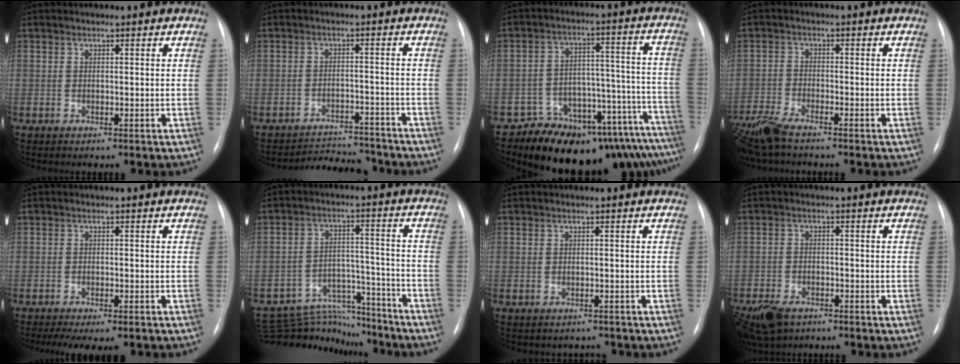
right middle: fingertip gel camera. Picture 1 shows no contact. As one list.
[{"total": 8.6, "force": [-8.4, 1.5, 0.6], "torque": [-0.006, 0.006, -0.117]}, {"total": 19.4, "force": [-17.4, 5.9, 6.3], "torque": [-0.012, 0.065, -0.231]}, {"total": 6.7, "force": [-5.6, 1.2, 3.5], "torque": [-0.078, -0.020, -0.110]}, {"total": 9.5, "force": [-7.9, 2.5, 4.7], "torque": [-0.063, -0.003, -0.103]}, {"total": 13.4, "force": [-12.6, 4.5, 0.8], "torque": [-0.006, 0.044, -0.190]}, {"total": 2.6, "force": [-2.3, 1.2, -0.2], "torque": [0.002, 0.009, -0.028]}, {"total": 11.0, "force": [-7.5, 6.1, 5.2], "torque": [-0.128, -0.012, -0.122]}]